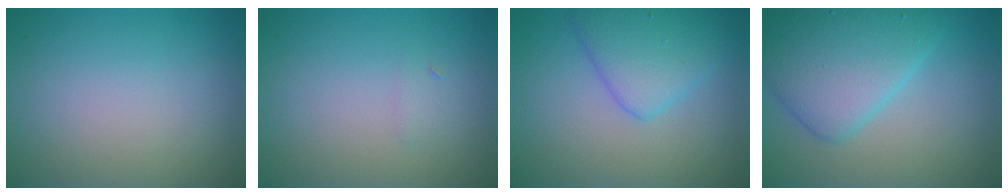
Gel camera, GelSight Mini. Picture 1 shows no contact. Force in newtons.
{"total": 0.6, "press": 0.6, "slide": 0.0}
{"total": 4.4, "press": 4.4, "slide": 0.2}
{"total": 6.4, "press": 6.4, "slide": 0.1}